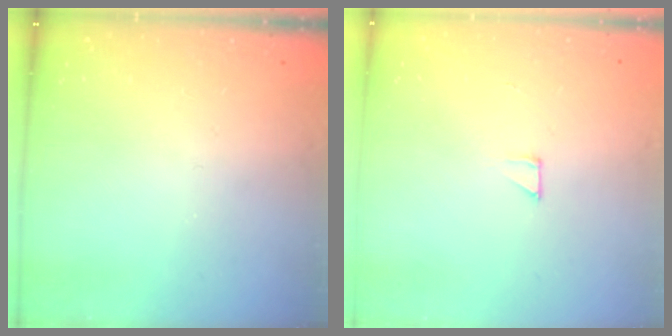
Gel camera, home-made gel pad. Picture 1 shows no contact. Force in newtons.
{"total": 2.1, "press": 2.1, "slide": 0.1}